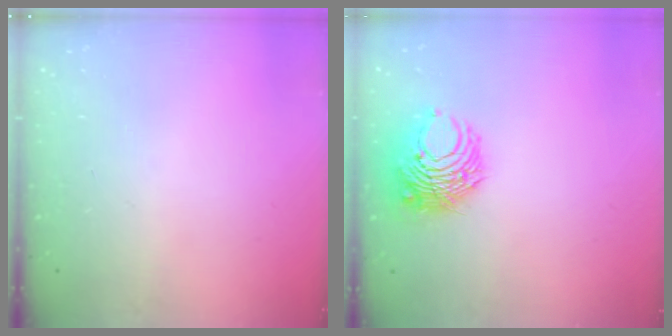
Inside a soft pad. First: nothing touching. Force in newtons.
{"total": 8.7, "press": 8.7, "slide": 0.5}